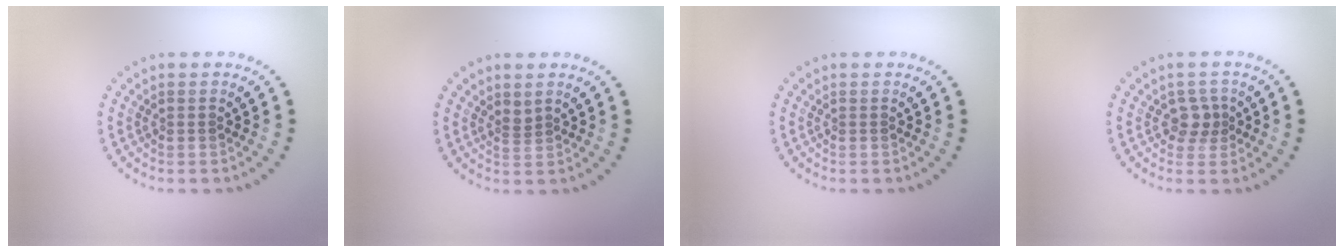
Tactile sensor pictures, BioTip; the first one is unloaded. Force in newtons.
{"total": 0.7, "press": 0.4, "slide": 0.6}
{"total": 0.0}
{"total": 1.8, "press": 1.5, "slide": 1.0}